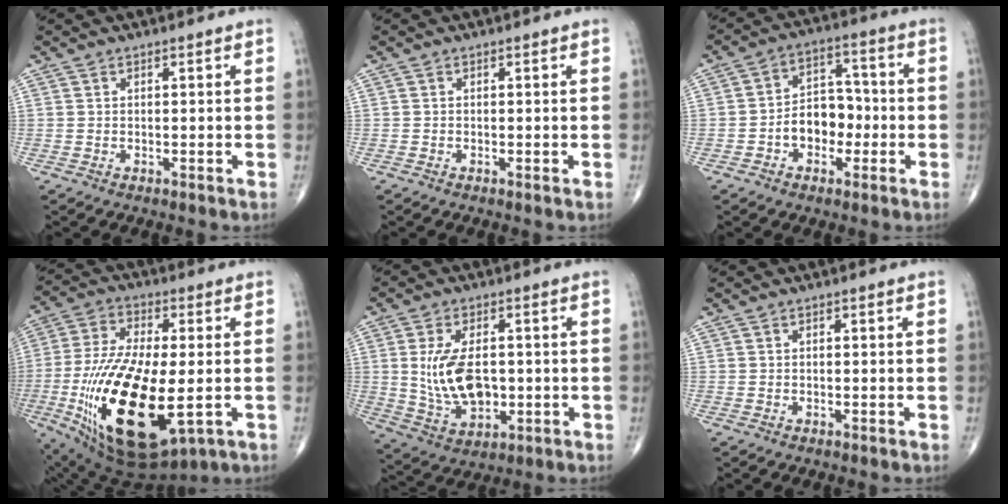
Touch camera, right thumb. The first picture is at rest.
{"total": 0.0}
{"total": 9.2, "force": [-2.2, 6.6, 6.0], "torque": [-0.062, 0.040, -0.044]}
{"total": 25.5, "force": [-5.3, 10.6, 22.6], "torque": [-0.479, -0.026, -0.075]}
{"total": 11.6, "force": [0.2, 6.8, 9.4], "torque": [-0.164, -0.007, 0.017]}
{"total": 0.0}